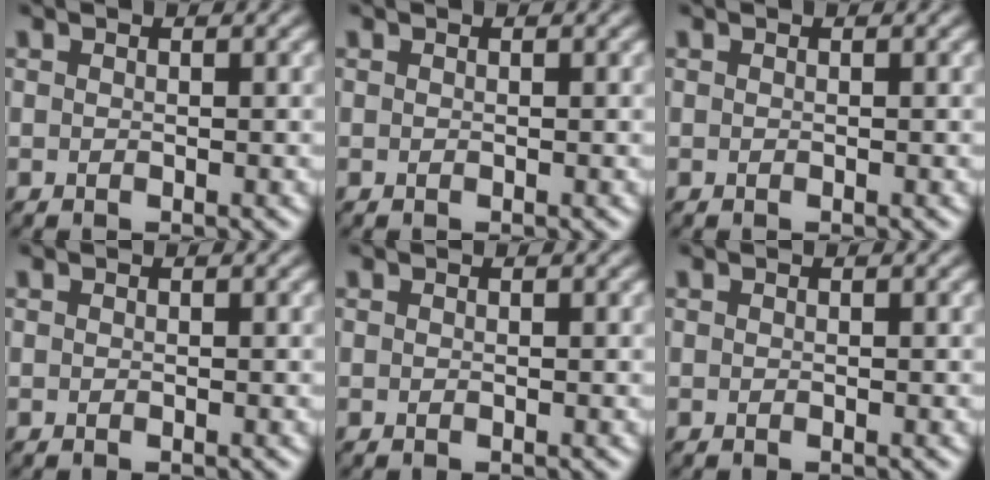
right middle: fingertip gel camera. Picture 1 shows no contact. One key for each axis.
{"total": 0.0}
{"total": 0.0}
{"total": 0.0}
{"total": 0.0}
{"total": 0.0}